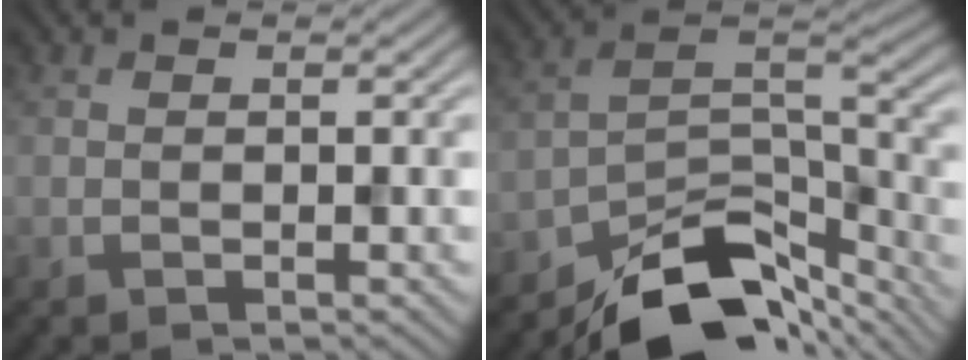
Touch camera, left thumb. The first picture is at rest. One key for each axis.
{"total": 11.4, "fx": -9.3, "fy": 4.3, "fz": 4.8, "tx": -0.068, "ty": -0.001, "tz": -0.164}